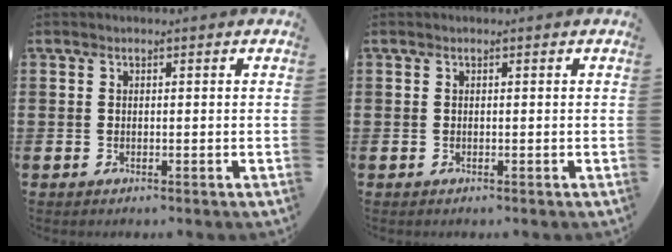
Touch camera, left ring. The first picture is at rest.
{"total": 0.0}